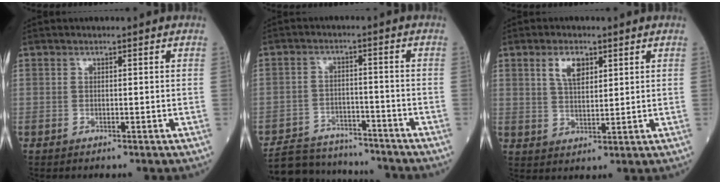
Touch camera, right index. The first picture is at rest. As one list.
[{"total": 11.9, "force": [-11.2, 3.5, 2.3], "torque": [-0.039, 0.013, -0.171]}, {"total": 4.7, "force": [2.3, 2.1, 3.5], "torque": [-0.068, 0.005, 0.046]}]